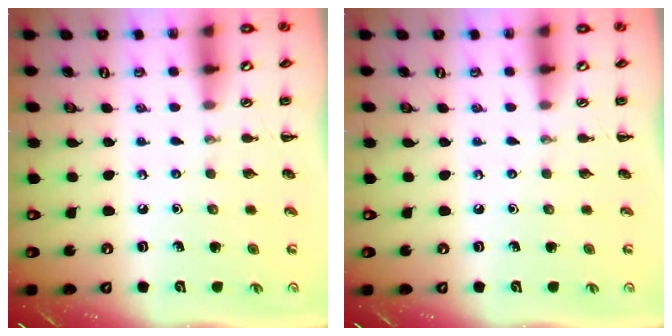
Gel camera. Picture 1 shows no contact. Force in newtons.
{"total": 0.0}